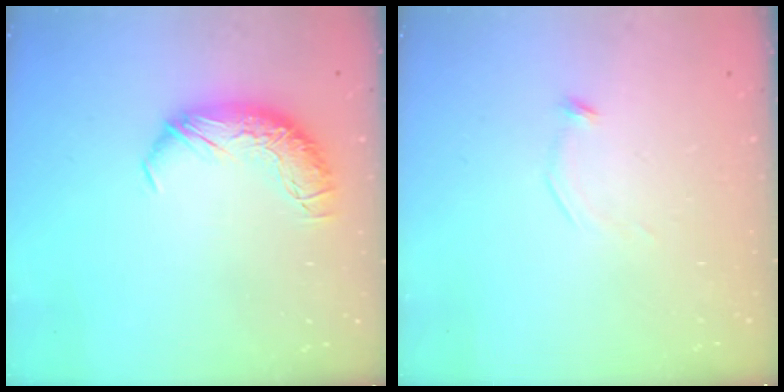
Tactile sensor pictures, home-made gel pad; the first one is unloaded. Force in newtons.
{"total": 9.6, "press": 9.6, "slide": 0.3}